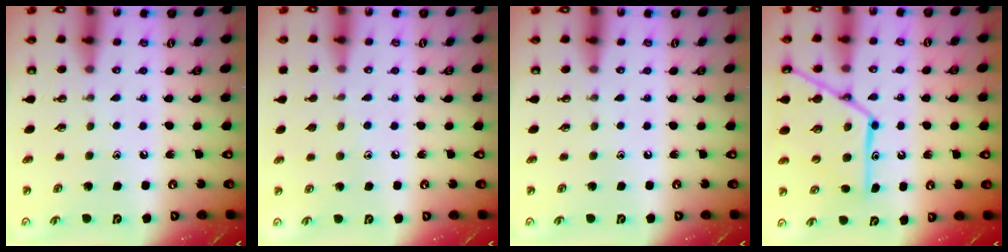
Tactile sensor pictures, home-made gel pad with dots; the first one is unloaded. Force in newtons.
{"total": 5.2, "press": 5.2, "slide": 0.7}
{"total": 0.0}
{"total": 18.8, "press": 18.7, "slide": 1.8}